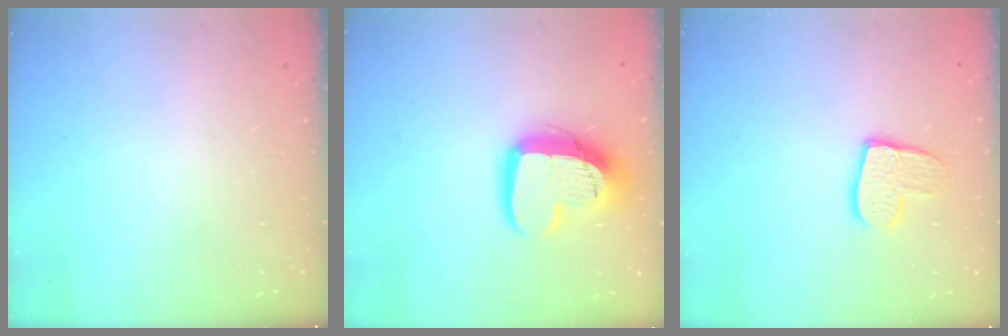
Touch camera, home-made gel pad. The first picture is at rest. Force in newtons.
{"total": 15.3, "press": 15.2, "slide": 1.2}
{"total": 10.9, "press": 10.8, "slide": 0.9}